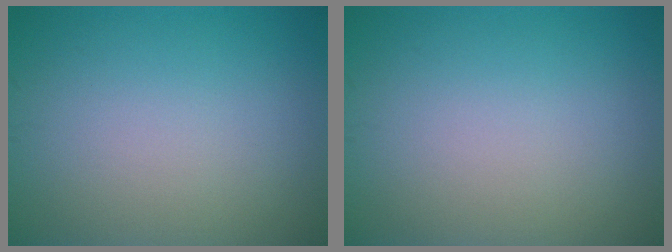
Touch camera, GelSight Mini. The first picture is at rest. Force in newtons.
{"total": 0.0}